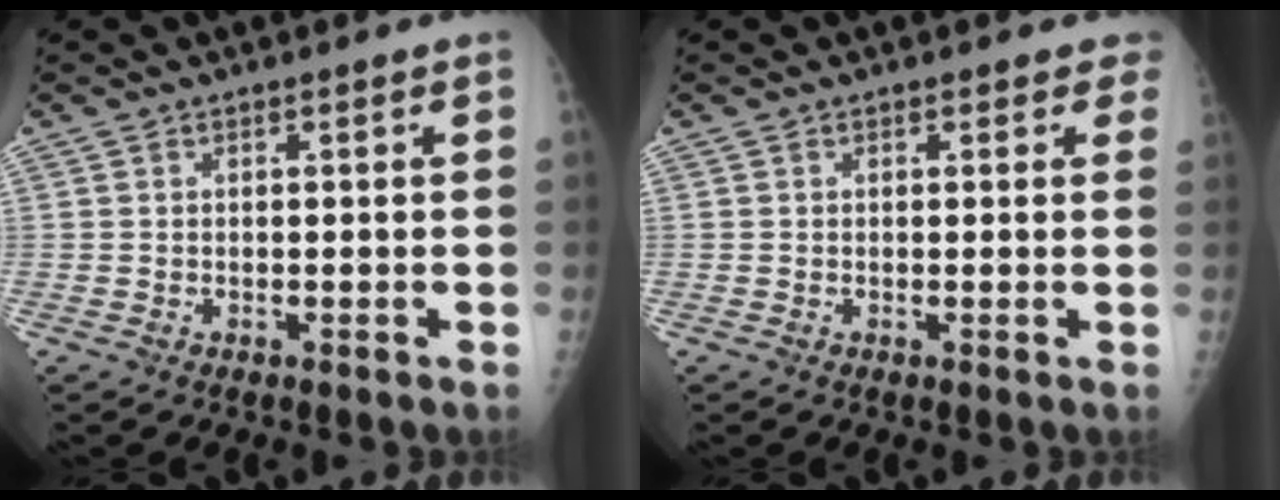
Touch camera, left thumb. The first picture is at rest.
{"total": 2.3, "force": [1.8, 1.3, 0.6], "torque": [0.024, -0.004, 0.008]}